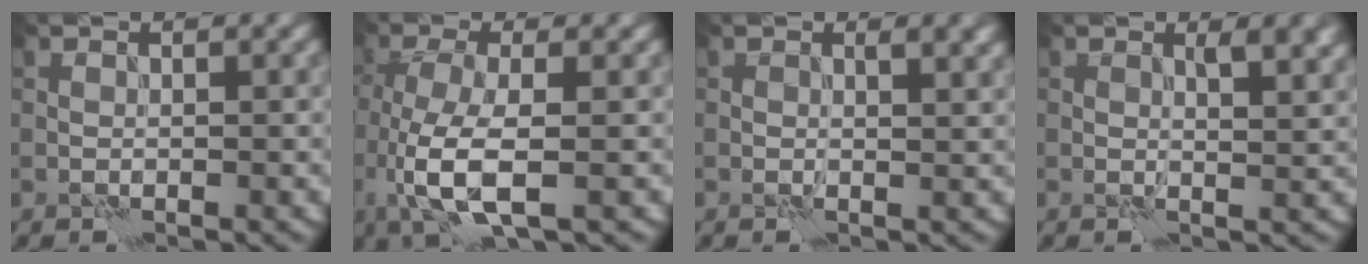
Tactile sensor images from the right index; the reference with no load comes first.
{"total": 6.2, "force": [-1.3, 2.1, 5.7], "torque": [-0.124, -0.006, -0.024]}
{"total": 1.9, "force": [0.6, 0.5, 1.7], "torque": [-0.022, -0.001, 0.010]}
{"total": 3.0, "force": [1.1, 0.8, 2.6], "torque": [-0.035, -0.001, 0.017]}